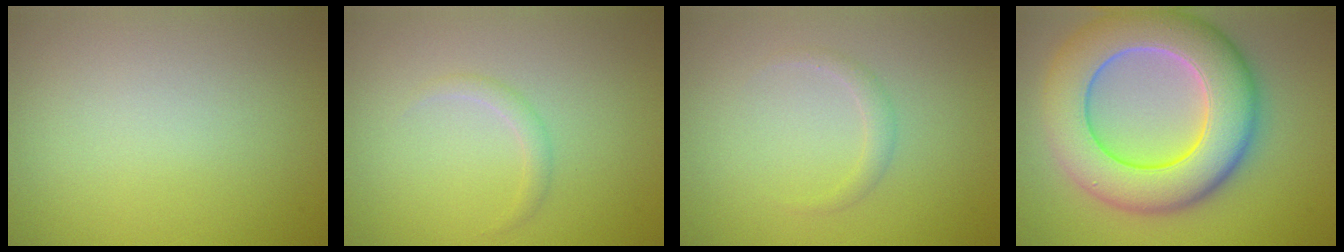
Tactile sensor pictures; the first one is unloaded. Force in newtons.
{"total": 1.1, "press": 1.1, "slide": 0.1}
{"total": 1.1, "press": 1.1, "slide": 0.0}
{"total": 11.2, "press": 11.2, "slide": 0.7}